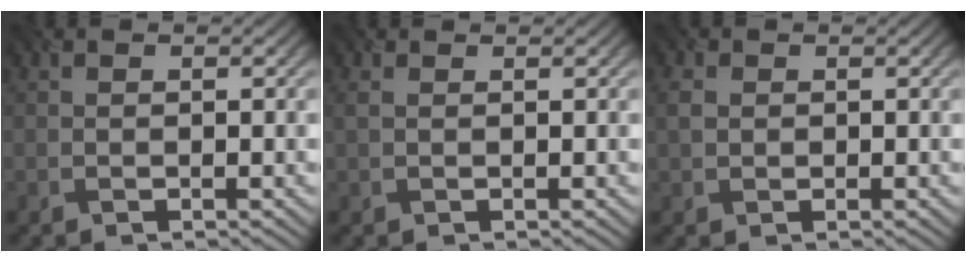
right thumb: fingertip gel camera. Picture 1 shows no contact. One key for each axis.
{"total": 0.8, "fx": 0.7, "fy": 0.0, "fz": 0.2, "tx": -0.018, "ty": 0.003, "tz": 0.011}
{"total": 1.3, "fx": 0.8, "fy": 1.0, "fz": 0.3, "tx": -0.020, "ty": 0.001, "tz": 0.008}